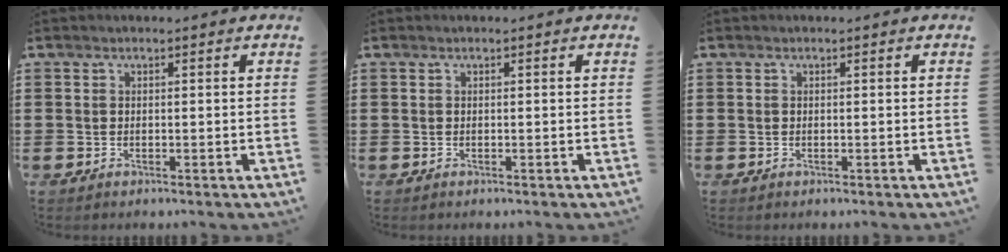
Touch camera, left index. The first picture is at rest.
{"total": 0.0}
{"total": 0.0}